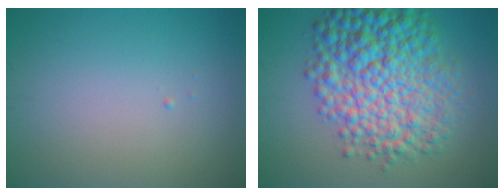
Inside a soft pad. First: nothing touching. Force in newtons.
{"total": 10.5, "press": 10.5, "slide": 0.1}